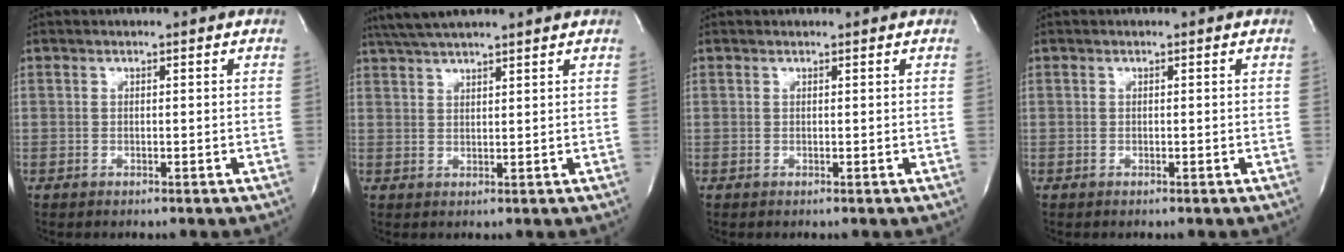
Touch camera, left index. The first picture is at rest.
{"total": 8.8, "force": [7.7, 0.1, 4.4], "torque": [-0.078, 0.038, 0.120]}
{"total": 0.9, "force": [0.9, 0.1, 0.1], "torque": [-0.006, 0.011, 0.015]}
{"total": 0.0}